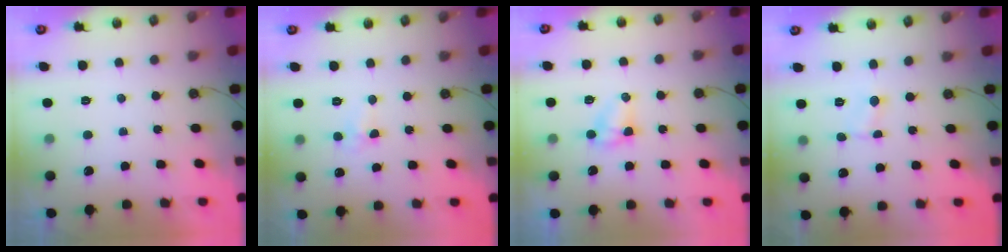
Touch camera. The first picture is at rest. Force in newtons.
{"total": 4.3, "press": 4.2, "slide": 0.7}
{"total": 3.7, "press": 3.7, "slide": 0.5}
{"total": 0.9, "press": 0.9, "slide": 0.3}